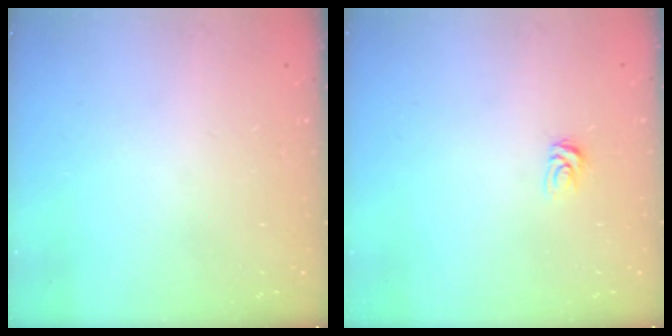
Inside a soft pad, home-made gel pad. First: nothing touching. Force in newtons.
{"total": 3.8, "press": 3.8, "slide": 0.2}